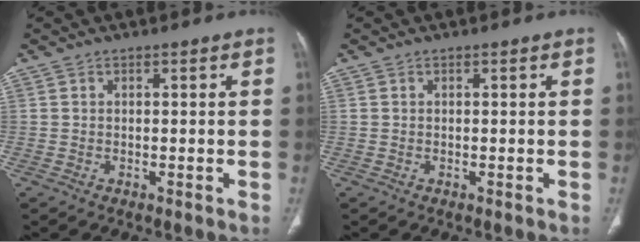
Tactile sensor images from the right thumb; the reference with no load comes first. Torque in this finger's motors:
{"motor_torque": [0.01, 0.00, -0.09, -0.06, 0.01]}